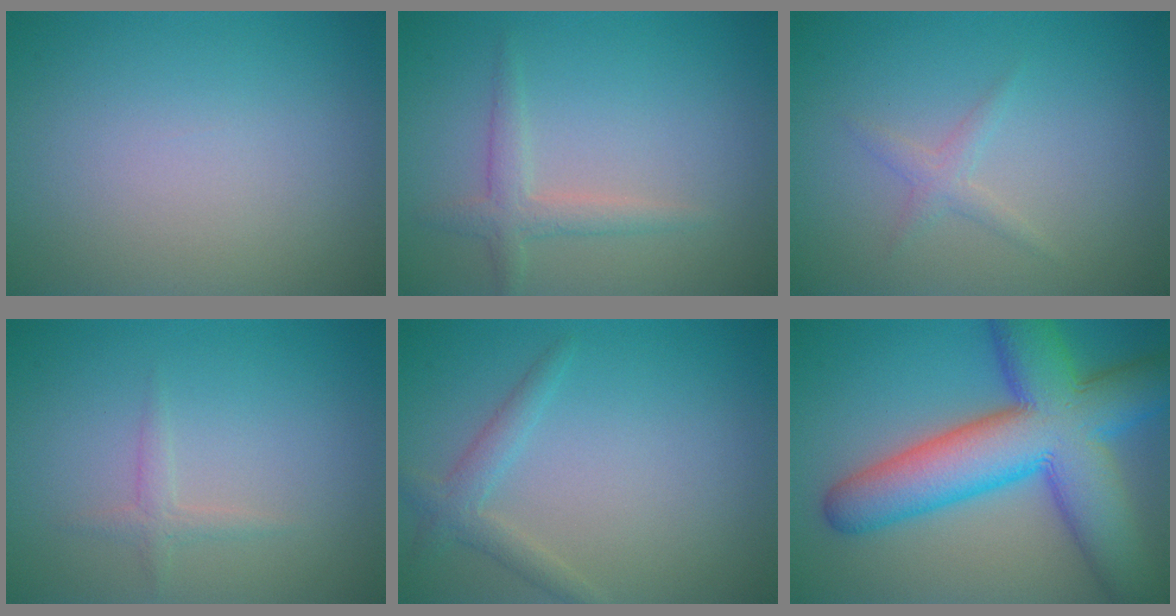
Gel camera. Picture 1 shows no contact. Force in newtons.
{"total": 2.1, "press": 2.1, "slide": 0.1}
{"total": 1.3, "press": 1.3, "slide": 0.0}
{"total": 1.1, "press": 1.1, "slide": 0.1}
{"total": 2.0, "press": 2.0, "slide": 0.1}
{"total": 13.3, "press": 13.3, "slide": 0.5}